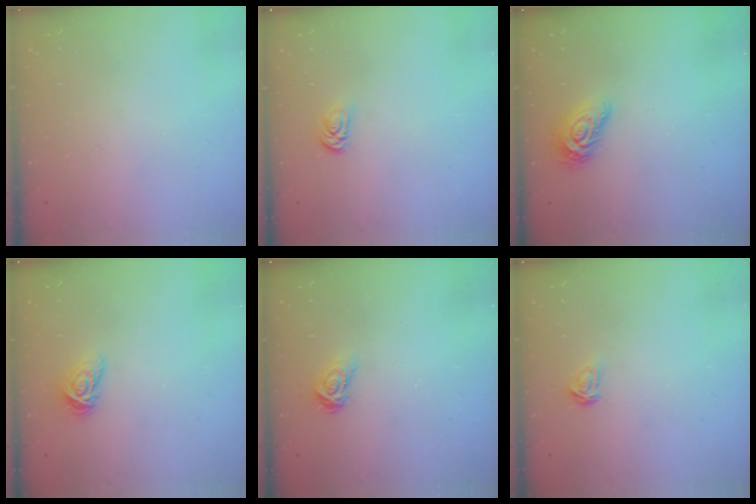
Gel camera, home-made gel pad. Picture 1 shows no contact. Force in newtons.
{"total": 3.5, "press": 3.5, "slide": 0.4}
{"total": 9.0, "press": 9.0, "slide": 0.5}
{"total": 4.5, "press": 4.4, "slide": 0.7}
{"total": 3.4, "press": 3.4, "slide": 0.4}
{"total": 1.8, "press": 1.7, "slide": 0.2}